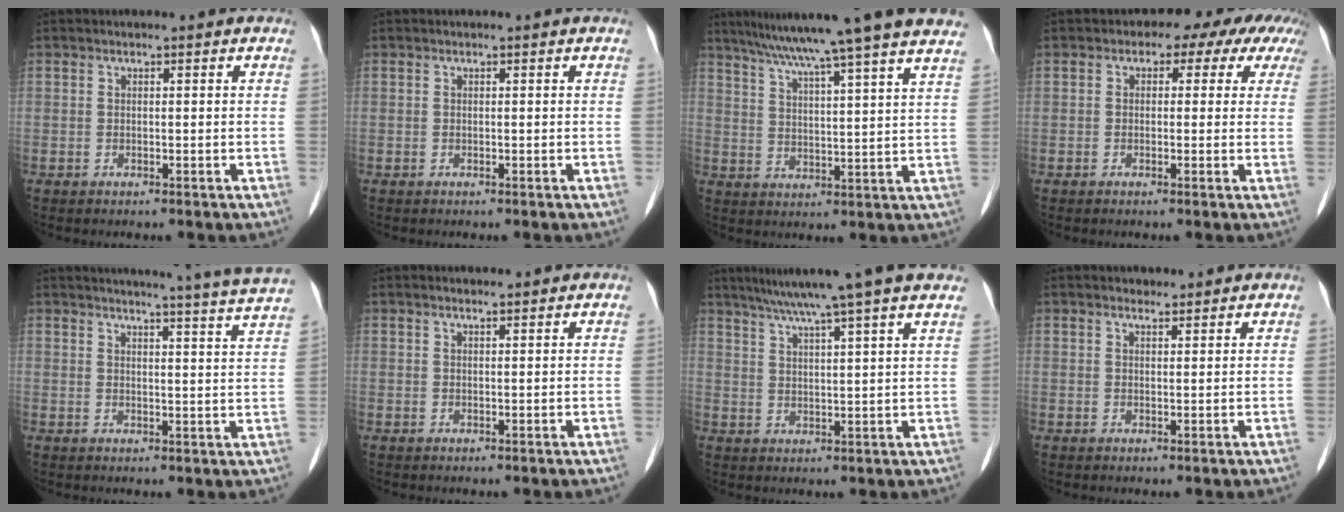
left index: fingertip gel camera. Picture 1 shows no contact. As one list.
[{"total": 0.0}, {"total": 20.9, "force": [17.6, -1.2, 11.2], "torque": [-0.185, 0.002, 0.237]}, {"total": 5.6, "force": [2.7, 3.4, 3.5], "torque": [-0.034, 0.032, 0.016]}, {"total": 13.6, "force": [12.8, -2.4, 4.0], "torque": [-0.064, -0.058, 0.140]}, {"total": 1.6, "force": [1.5, 0.2, 0.6], "torque": [-0.014, 0.012, 0.027]}, {"total": 11.9, "force": [9.8, -1.4, 6.7], "torque": [-0.110, 0.023, 0.133]}, {"total": 2.1, "force": [2.0, 0.8, 0.4], "torque": [-0.009, 0.011, 0.032]}]